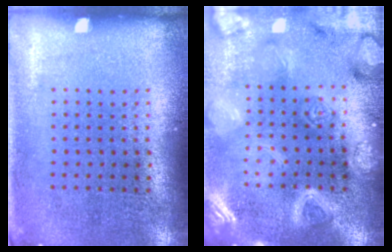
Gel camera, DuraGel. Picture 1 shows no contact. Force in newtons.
{"total": 5.6, "press": 5.5, "slide": 0.6}